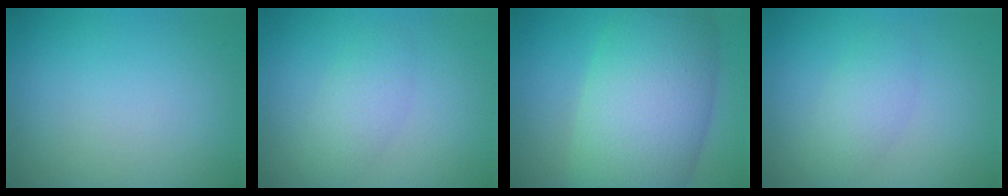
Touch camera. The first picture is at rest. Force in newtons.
{"total": 2.5, "press": 2.5, "slide": 0.0}
{"total": 11.8, "press": 11.8, "slide": 0.5}
{"total": 2.5, "press": 2.5, "slide": 0.0}